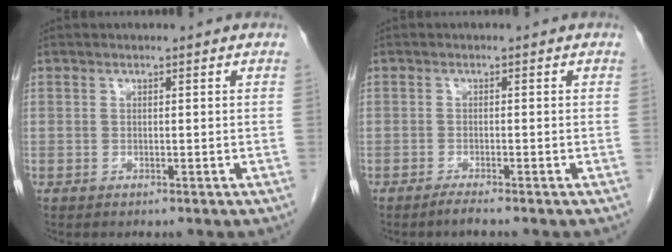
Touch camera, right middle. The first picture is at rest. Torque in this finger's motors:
{"motor_torque": [0.17, -0.12, 0.04, 0.00]}